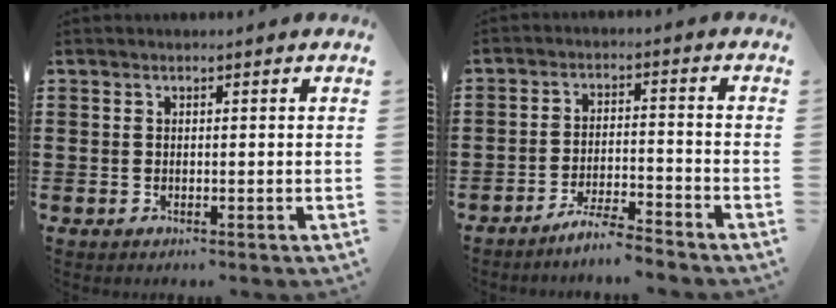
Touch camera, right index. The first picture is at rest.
{"total": 4.9, "force": [-4.6, 0.0, 1.6], "torque": [-0.042, -0.004, -0.092]}